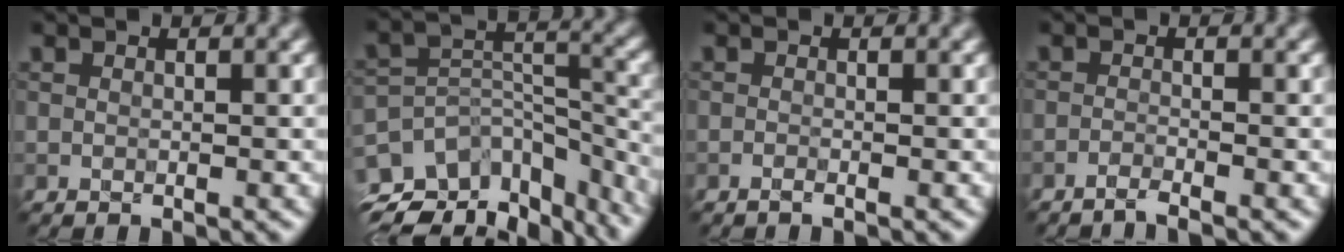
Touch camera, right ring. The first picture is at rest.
{"total": 12.1, "force": [-9.1, 5.8, 5.5], "torque": [-0.107, 0.013, -0.115]}
{"total": 0.7, "force": [-0.5, 0.0, 0.5], "torque": [-0.012, 0.000, -0.013]}
{"total": 1.7, "force": [-1.4, 0.1, 1.0], "torque": [-0.022, 0.002, -0.036]}